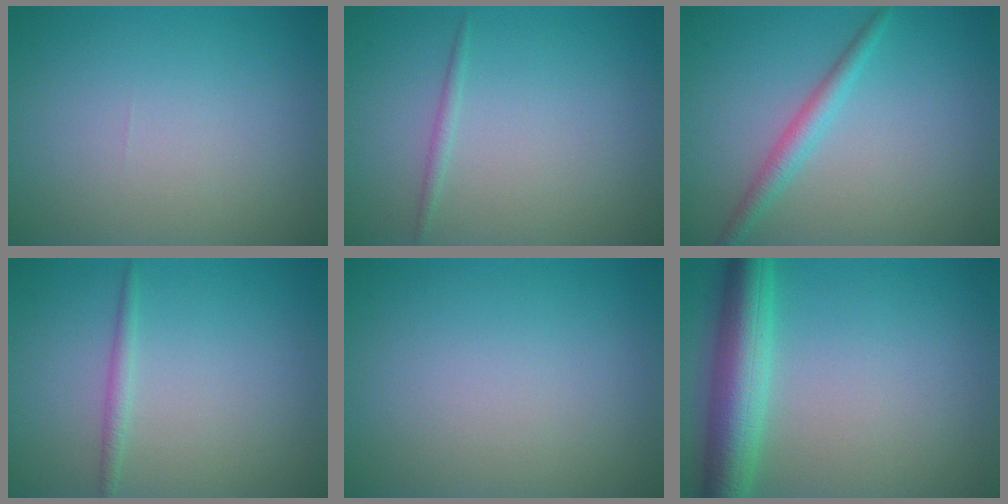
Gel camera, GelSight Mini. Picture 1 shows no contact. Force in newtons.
{"total": 0.8, "press": 0.8, "slide": 0.0}
{"total": 2.1, "press": 2.1, "slide": 0.0}
{"total": 1.1, "press": 1.1, "slide": 0.1}
{"total": 0.0}
{"total": 6.2, "press": 6.2, "slide": 0.2}